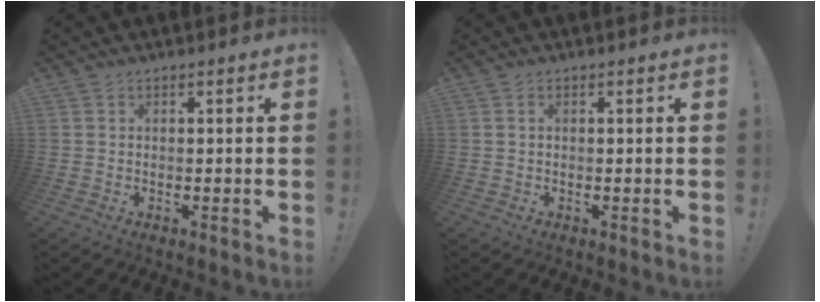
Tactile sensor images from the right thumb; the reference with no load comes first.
{"total": 0.5, "force": [0.0, 0.2, 0.5], "torque": [-0.014, 0.004, 0.001]}